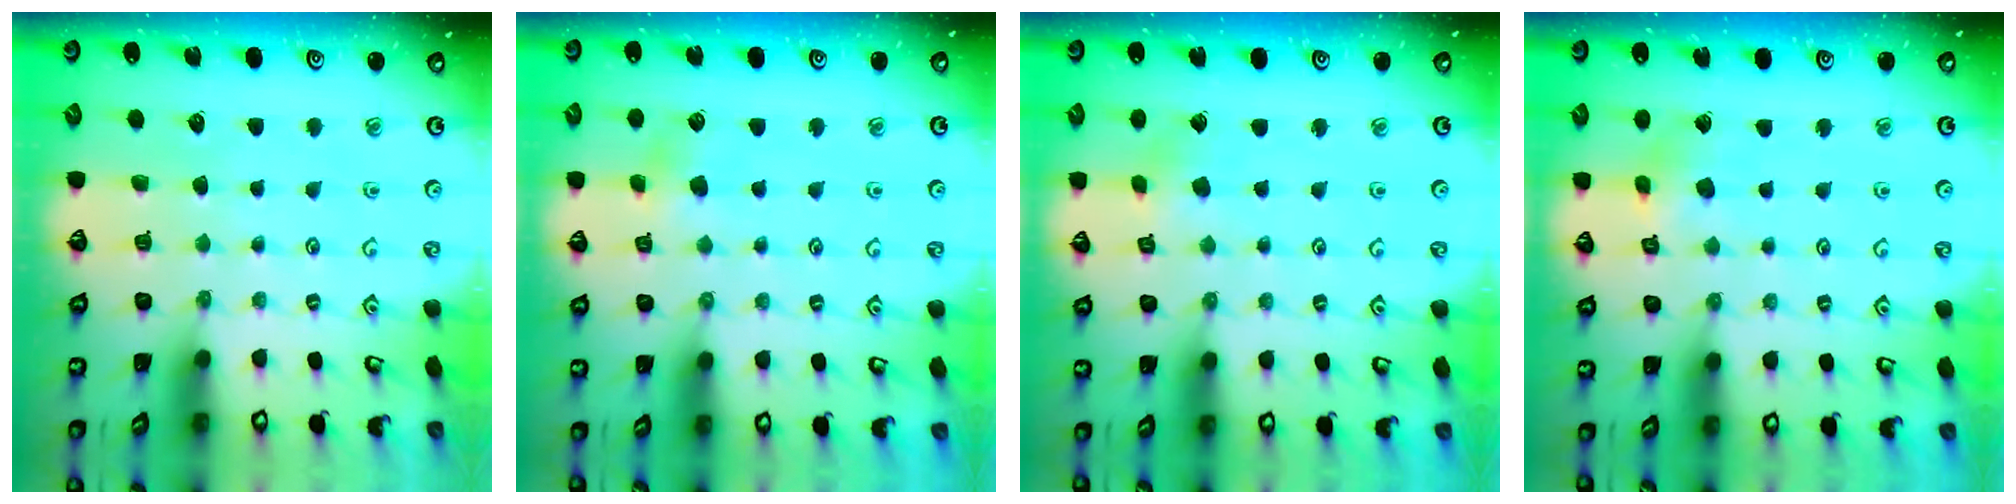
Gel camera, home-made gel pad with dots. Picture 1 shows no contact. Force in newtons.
{"total": 5.1, "press": 5.1, "slide": 0.5}
{"total": 2.7, "press": 2.7, "slide": 0.3}
{"total": 5.8, "press": 5.8, "slide": 0.4}